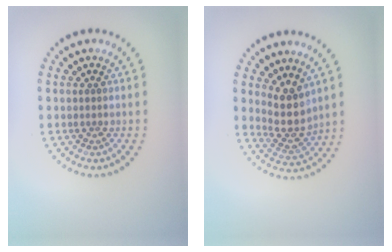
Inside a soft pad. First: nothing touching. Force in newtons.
{"total": 3.6, "press": 3.0, "slide": 2.1}